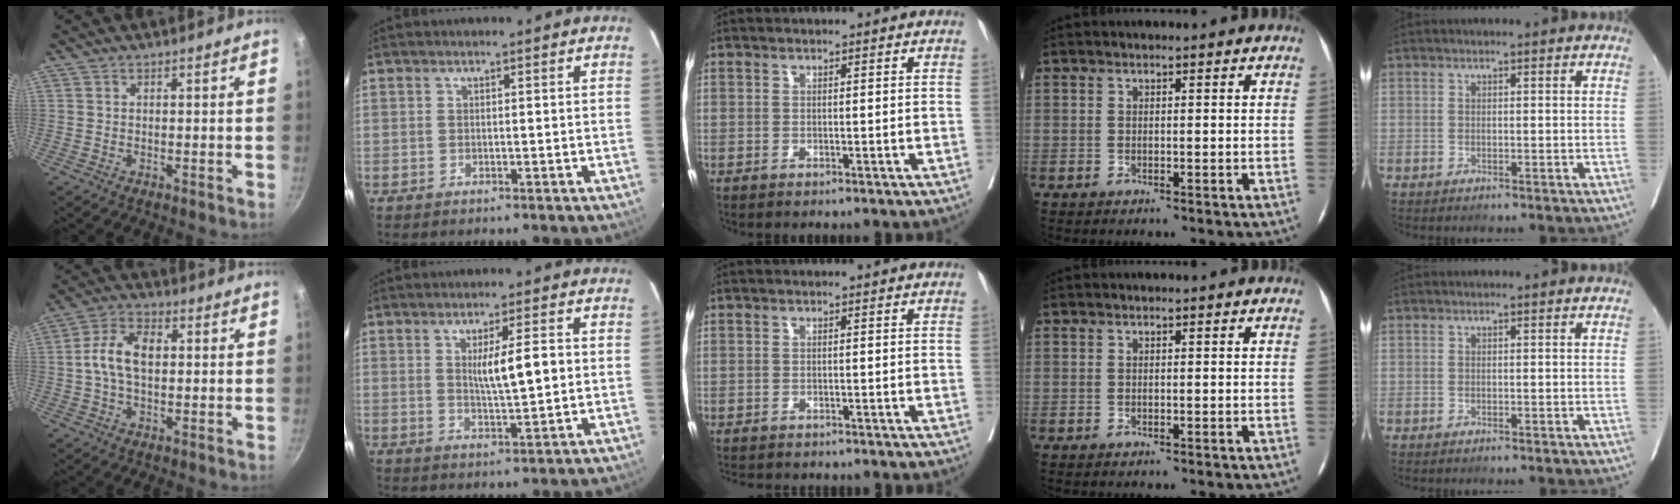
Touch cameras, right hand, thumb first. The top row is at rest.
{"thumb": {"total": 8.9, "force": [0.5, 5.2, 7.2], "torque": [-0.139, 0.020, 0.006]}, "index": {"total": 6.4, "force": [0.9, 0.7, 6.3], "torque": [-0.103, -0.002, 0.017]}, "middle": {"total": 6.2, "force": [-5.6, 1.6, 2.1], "torque": [-0.028, -0.003, -0.076]}}